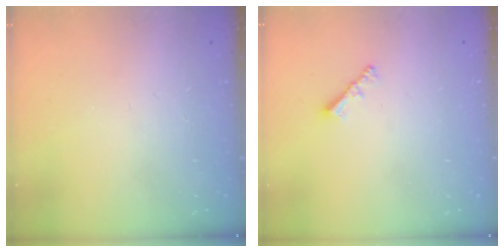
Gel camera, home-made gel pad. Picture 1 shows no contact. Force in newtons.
{"total": 2.0, "press": 2.0, "slide": 0.5}